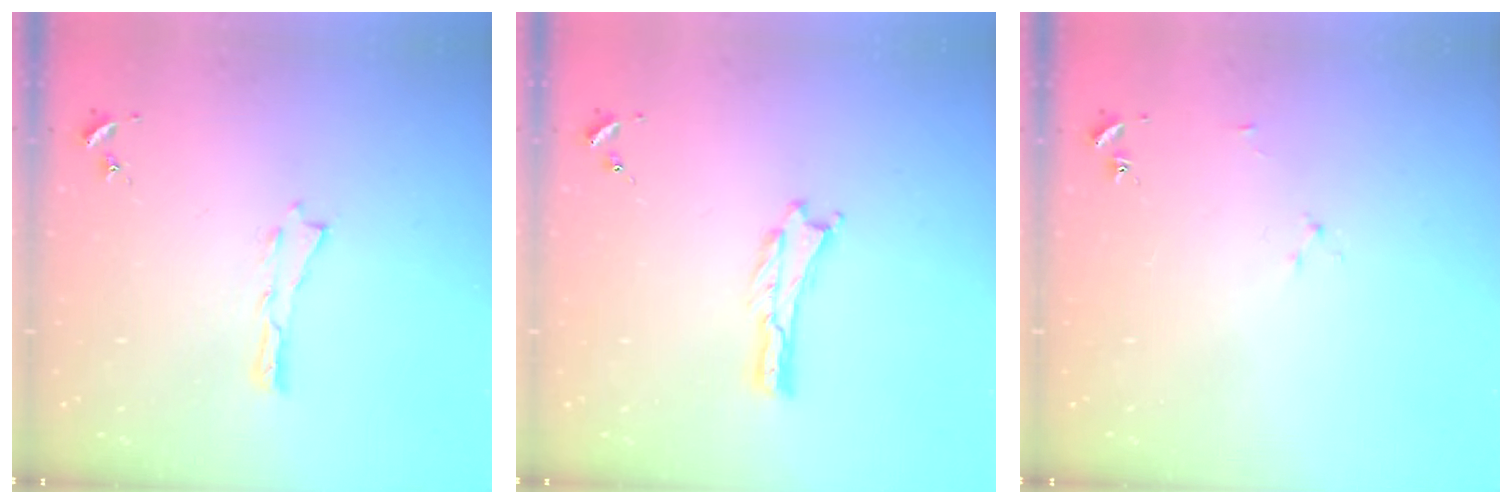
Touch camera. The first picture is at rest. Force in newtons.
{"total": 0.0}
{"total": 1.9, "press": 1.9, "slide": 0.3}